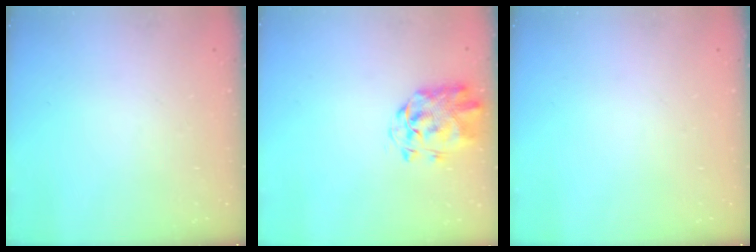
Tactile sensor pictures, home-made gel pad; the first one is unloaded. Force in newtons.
{"total": 2.9, "press": 2.8, "slide": 0.8}
{"total": 0.0}